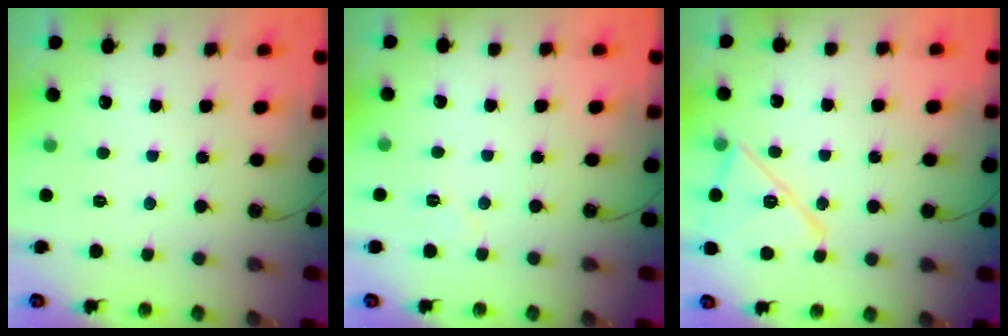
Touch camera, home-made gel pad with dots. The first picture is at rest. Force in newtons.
{"total": 3.2, "press": 3.1, "slide": 0.6}
{"total": 14.0, "press": 13.9, "slide": 0.7}